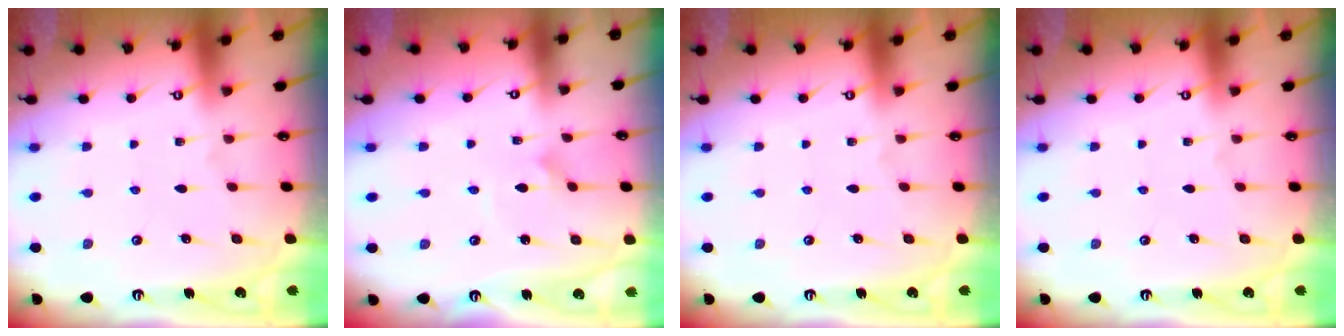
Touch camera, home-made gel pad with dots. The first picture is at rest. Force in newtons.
{"total": 0.9, "press": 0.9, "slide": 0.1}
{"total": 0.0}
{"total": 0.0}